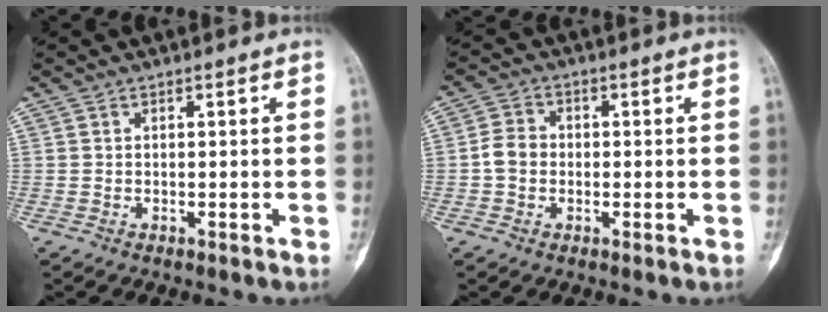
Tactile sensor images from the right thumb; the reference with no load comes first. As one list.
[{"total": 4.2, "force": [-0.6, 3.5, 2.2], "torque": [-0.033, 0.012, -0.017]}]